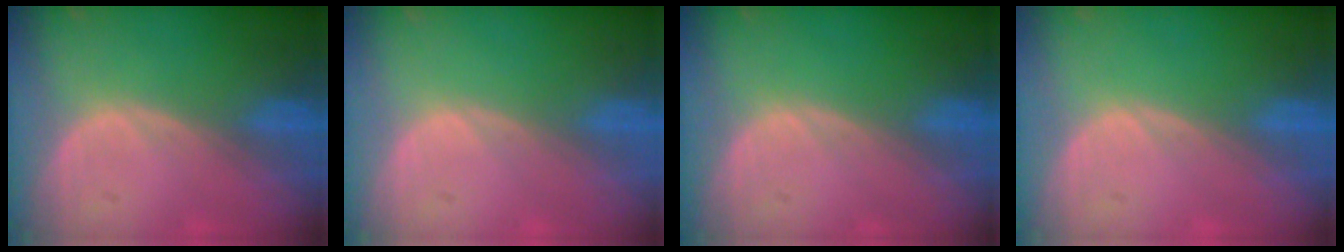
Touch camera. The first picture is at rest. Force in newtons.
{"total": 0.0}
{"total": 0.0}
{"total": 0.0}